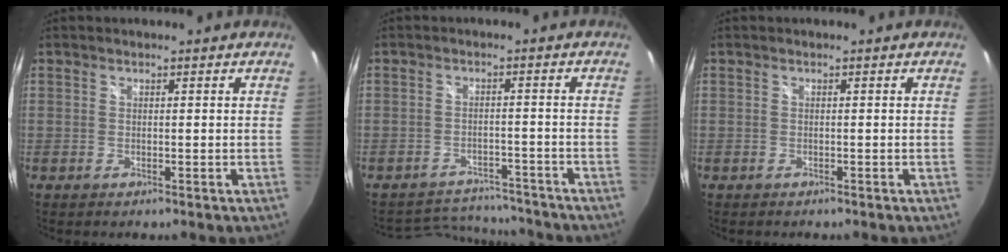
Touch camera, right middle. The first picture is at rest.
{"total": 10.5, "force": [-9.8, 3.3, 1.7], "torque": [-0.047, 0.018, -0.131]}
{"total": 0.6, "force": [-0.5, 0.3, 0.0], "torque": [-0.003, -0.002, -0.008]}